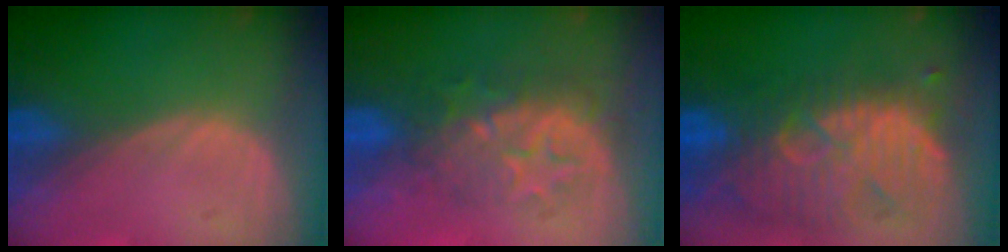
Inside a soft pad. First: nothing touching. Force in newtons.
{"total": 8.8, "press": 7.7, "slide": 4.2}
{"total": 11.6, "press": 10.8, "slide": 4.1}